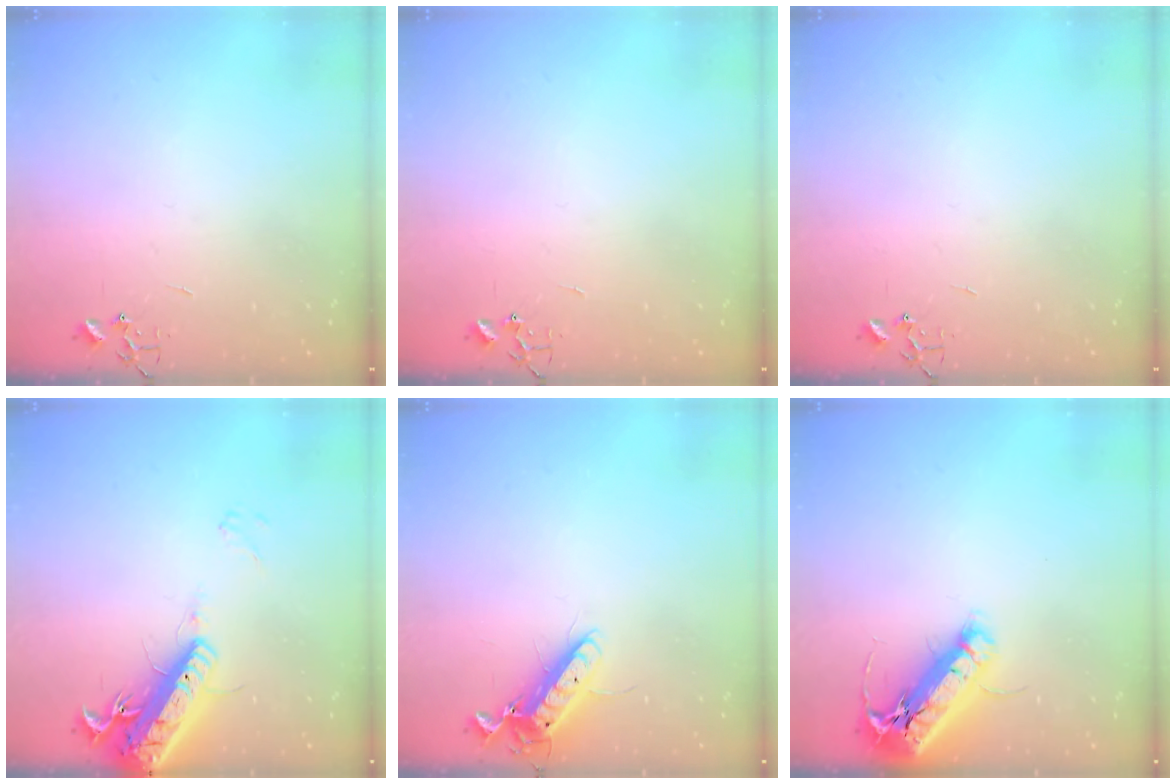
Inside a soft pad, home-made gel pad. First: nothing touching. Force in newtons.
{"total": 0.0}
{"total": 0.0}
{"total": 19.0, "press": 18.7, "slide": 3.7}
{"total": 12.2, "press": 12.1, "slide": 1.7}
{"total": 18.8, "press": 18.4, "slide": 3.8}